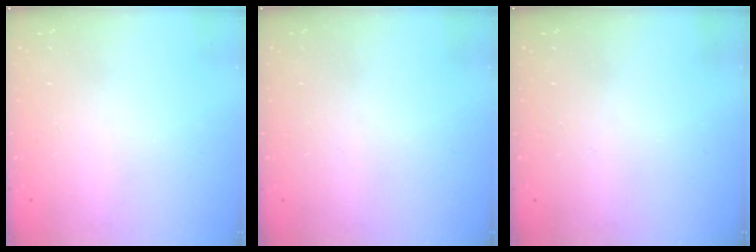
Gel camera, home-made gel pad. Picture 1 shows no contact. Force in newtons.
{"total": 0.0}
{"total": 0.0}